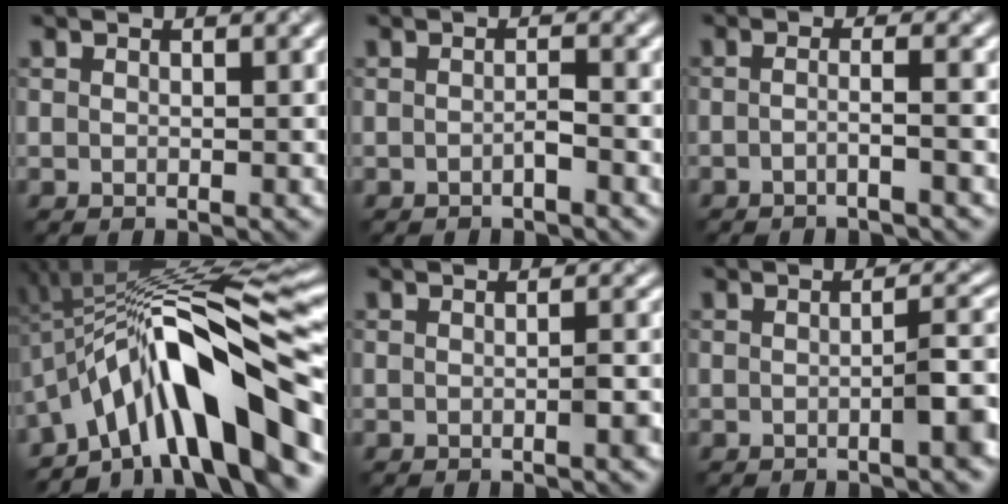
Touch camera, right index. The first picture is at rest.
{"total": 1.2, "force": [-1.1, 0.0, 0.4], "torque": [-0.008, -0.002, -0.019]}
{"total": 1.8, "force": [-1.3, 0.3, 1.3], "torque": [-0.011, -0.005, -0.033]}
{"total": 13.0, "force": [-6.0, 3.4, 11.0], "torque": [-0.158, 0.020, -0.101]}
{"total": 1.5, "force": [-0.8, 0.2, 1.2], "torque": [-0.016, 0.001, -0.016]}
{"total": 3.1, "force": [-1.4, 0.5, 2.7], "torque": [-0.038, 0.008, -0.030]}